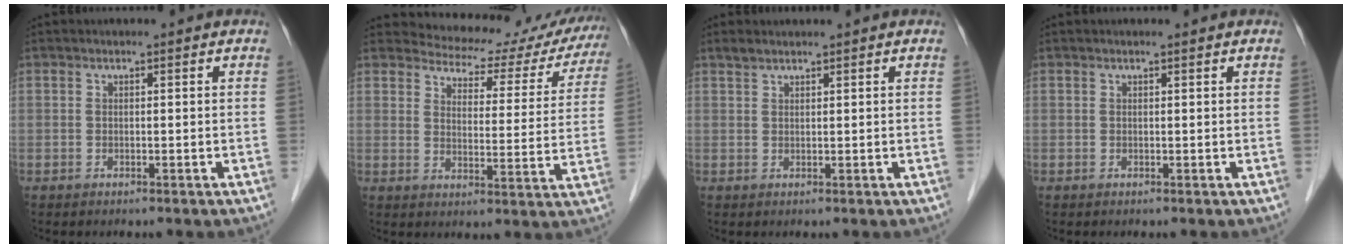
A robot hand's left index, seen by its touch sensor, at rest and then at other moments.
{"total": 15.8, "force": [15.0, 4.4, 1.9], "torque": [0.003, -0.035, 0.160]}
{"total": 1.3, "force": [1.2, 0.1, 0.4], "torque": [-0.010, 0.009, 0.030]}
{"total": 0.7, "force": [0.6, -0.1, 0.4], "torque": [-0.010, 0.006, 0.012]}